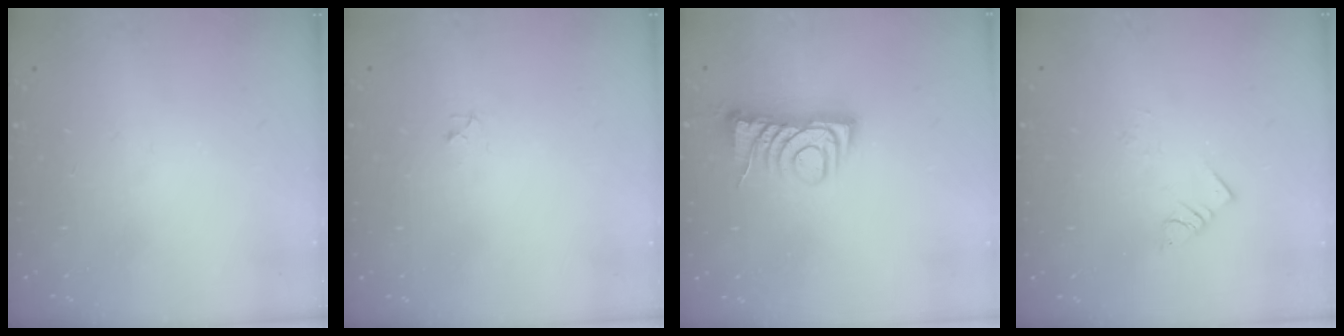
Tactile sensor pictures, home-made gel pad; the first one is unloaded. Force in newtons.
{"total": 2.8, "press": 2.7, "slide": 0.4}
{"total": 7.5, "press": 7.5, "slide": 0.8}
{"total": 2.7, "press": 2.7, "slide": 0.4}